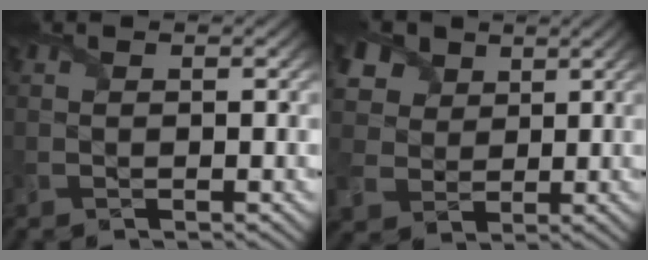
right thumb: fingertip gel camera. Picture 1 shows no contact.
{"total": 8.4, "force": [3.9, 6.6, 3.6], "torque": [-0.131, 0.011, 0.071]}